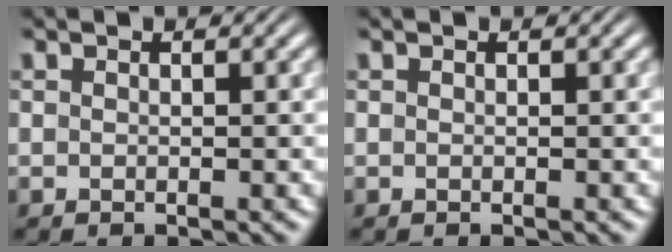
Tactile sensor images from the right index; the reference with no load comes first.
{"total": 0.0}